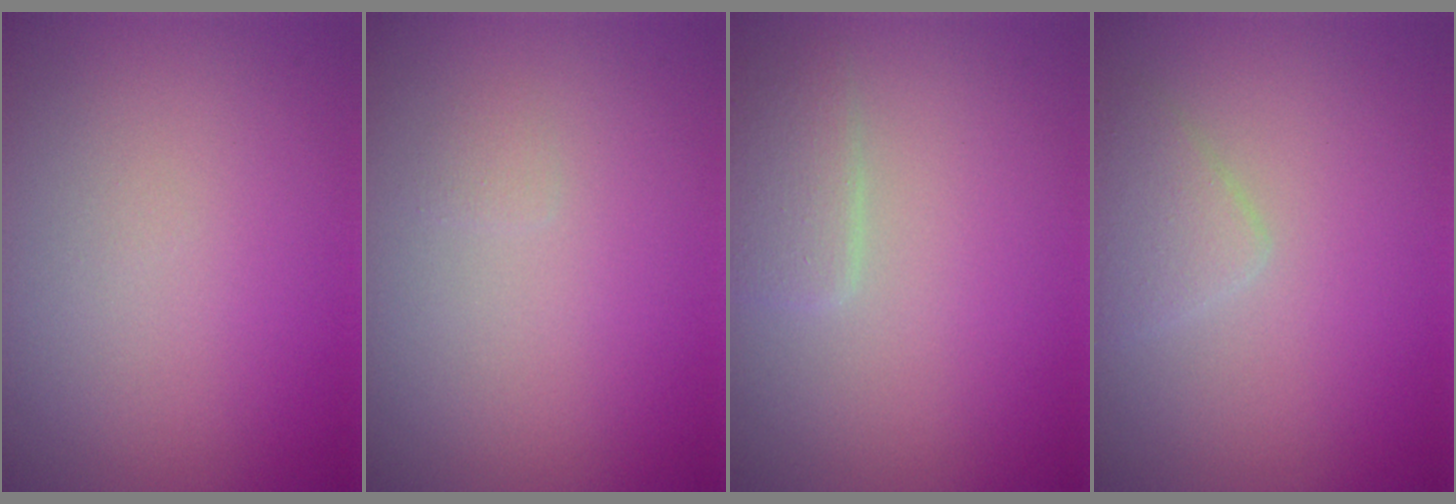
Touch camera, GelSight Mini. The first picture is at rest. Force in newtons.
{"total": 0.5, "press": 0.5, "slide": 0.1}
{"total": 2.0, "press": 2.0, "slide": 0.1}
{"total": 1.9, "press": 1.9, "slide": 0.1}